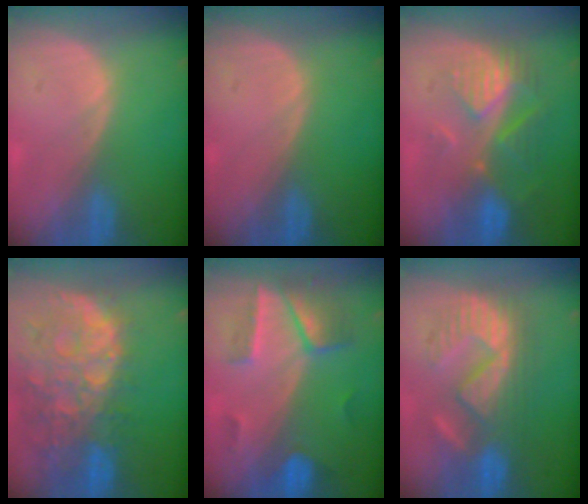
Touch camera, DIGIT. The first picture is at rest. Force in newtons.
{"total": 0.0}
{"total": 8.8, "press": 7.9, "slide": 3.8}
{"total": 14.0, "press": 11.3, "slide": 8.2}
{"total": 6.6, "press": 6.4, "slide": 1.6}
{"total": 9.7, "press": 9.7, "slide": 0.3}